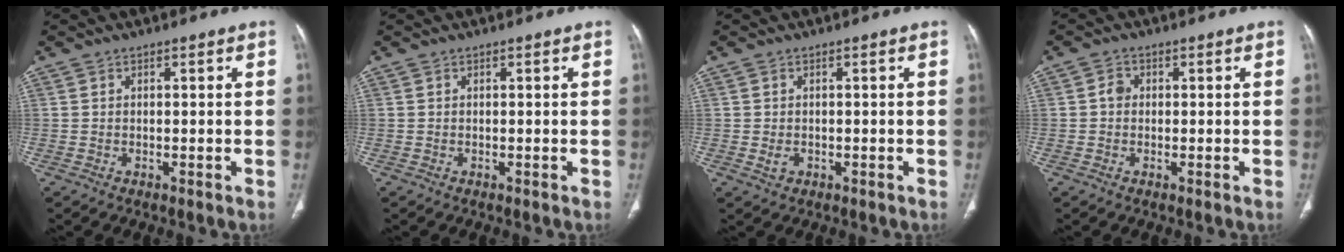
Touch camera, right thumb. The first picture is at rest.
{"total": 0.0}
{"total": 1.5, "force": [-0.4, 1.2, 0.8], "torque": [-0.014, 0.001, -0.001]}
{"total": 1.8, "force": [0.0, 1.6, 1.0], "torque": [-0.008, 0.005, -0.005]}